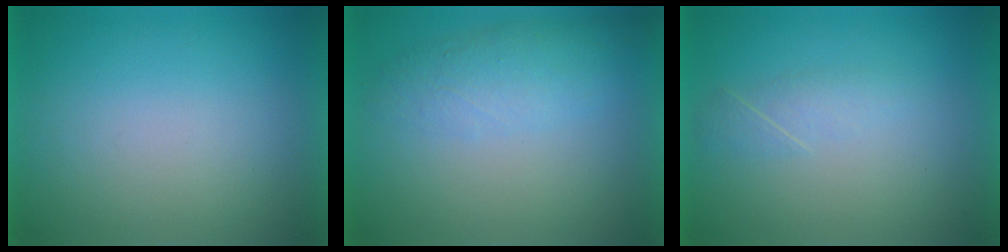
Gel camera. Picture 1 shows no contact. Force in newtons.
{"total": 3.9}
{"total": 2.2}